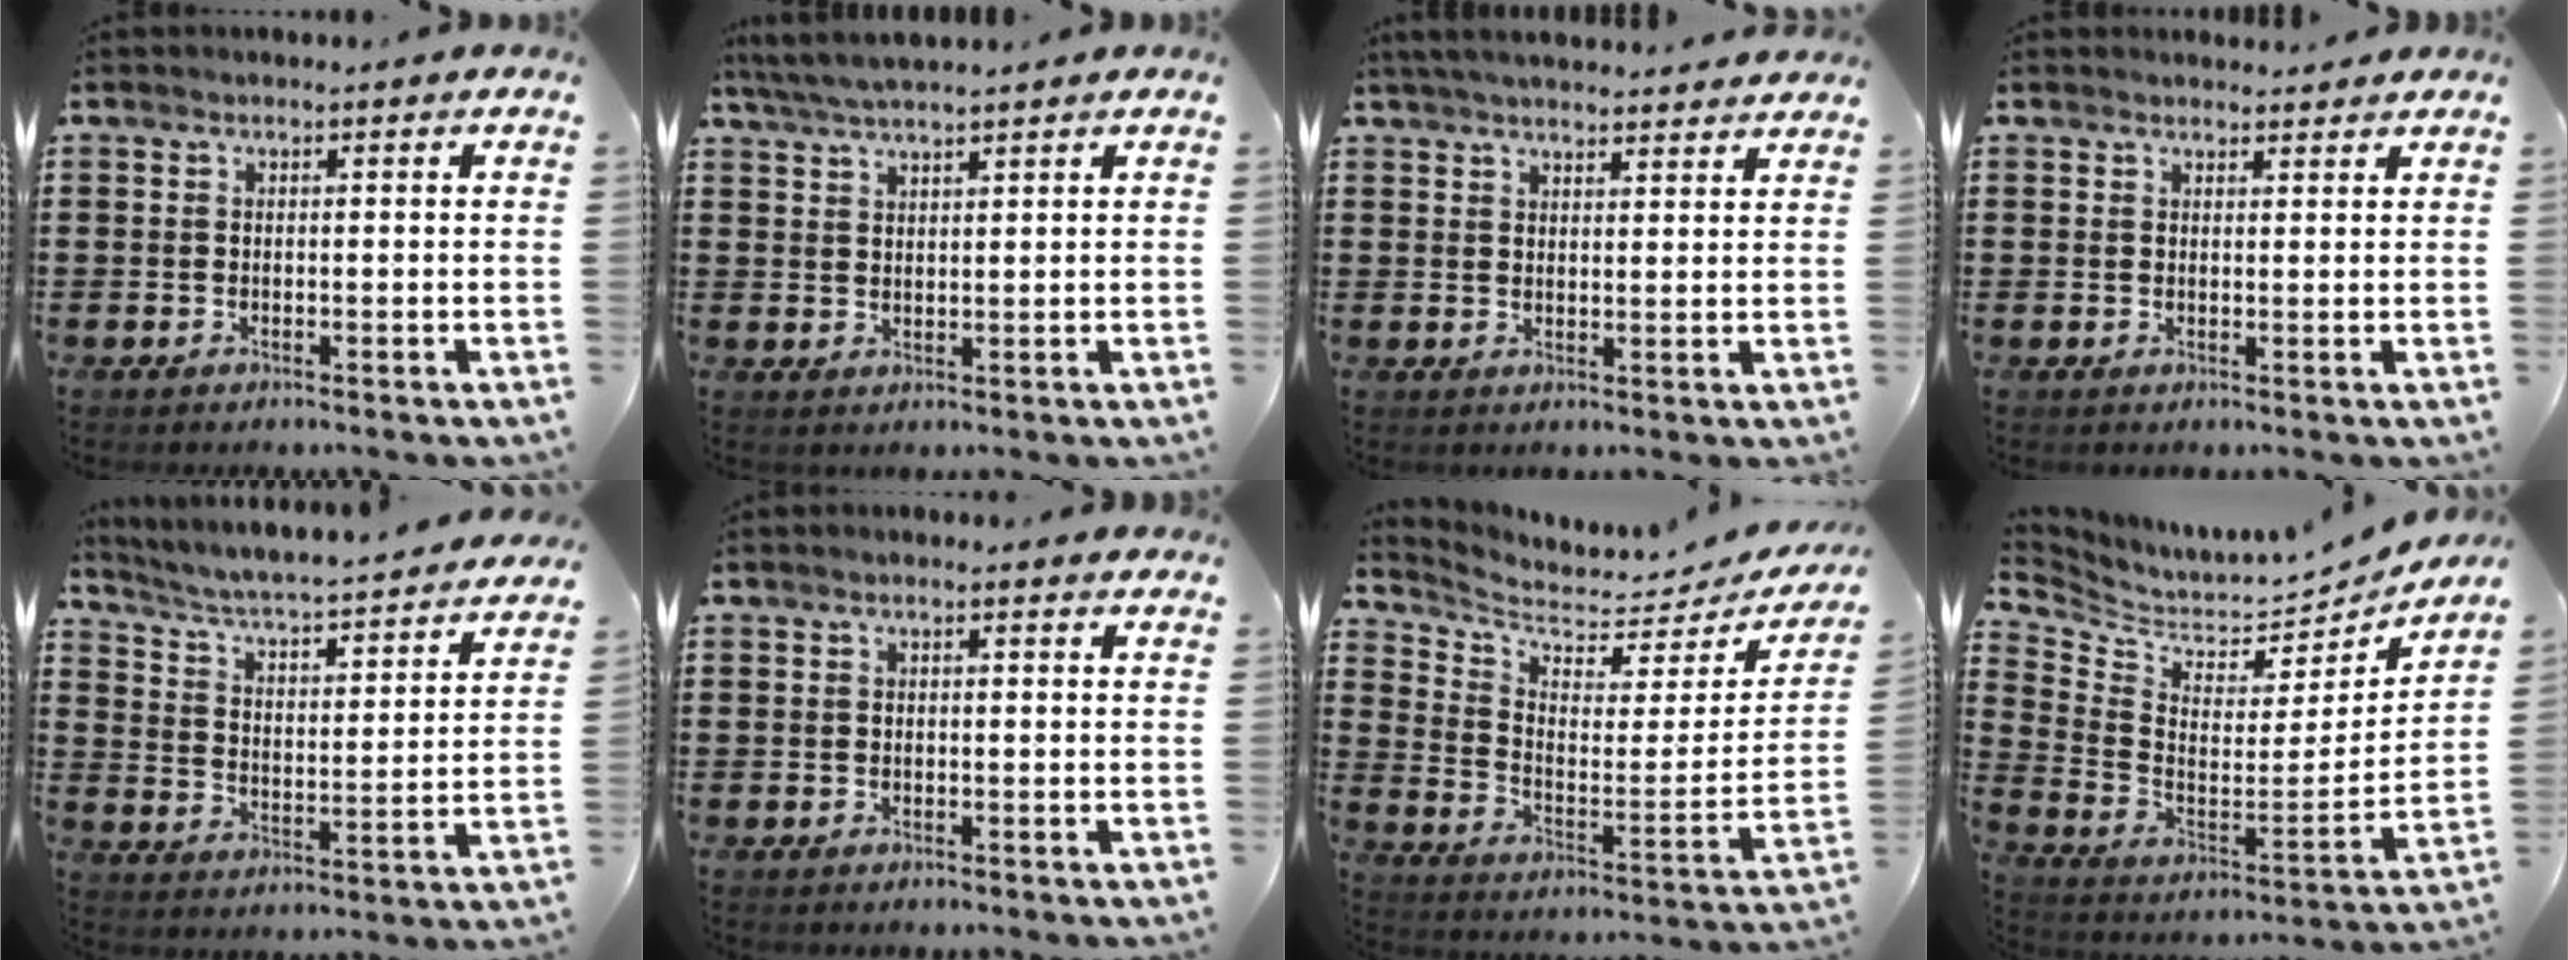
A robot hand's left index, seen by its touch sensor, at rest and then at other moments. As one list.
[{"total": 3.7, "force": [3.4, 0.0, 1.5], "torque": [-0.038, -0.004, 0.062]}, {"total": 3.7, "force": [3.6, -0.2, 0.8], "torque": [-0.026, -0.011, 0.065]}, {"total": 1.6, "force": [1.6, 0.3, 0.1], "torque": [-0.006, 0.002, 0.031]}, {"total": 3.6, "force": [3.4, -0.3, 1.4], "torque": [-0.047, -0.039, 0.045]}, {"total": 0.9, "force": [0.5, 0.1, 0.8], "torque": [-0.016, 0.002, 0.008]}, {"total": 4.4, "force": [4.0, 1.2, 1.5], "torque": [-0.056, -0.041, 0.065]}, {"total": 4.5, "force": [4.0, 1.6, 1.2], "torque": [-0.053, -0.047, 0.065]}]